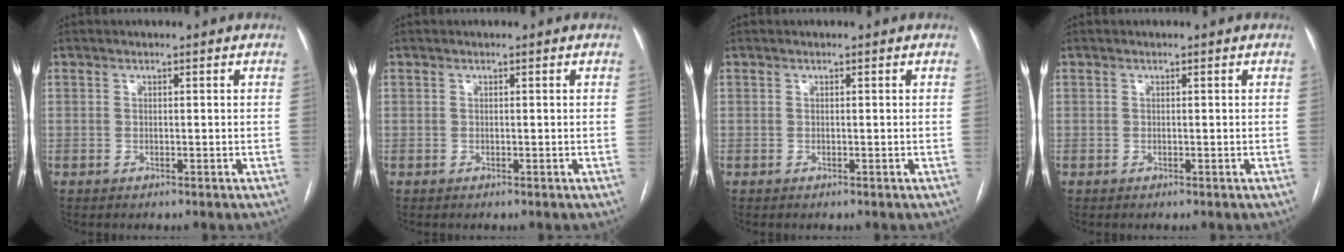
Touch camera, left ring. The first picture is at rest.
{"total": 0.0}
{"total": 0.0}
{"total": 0.0}